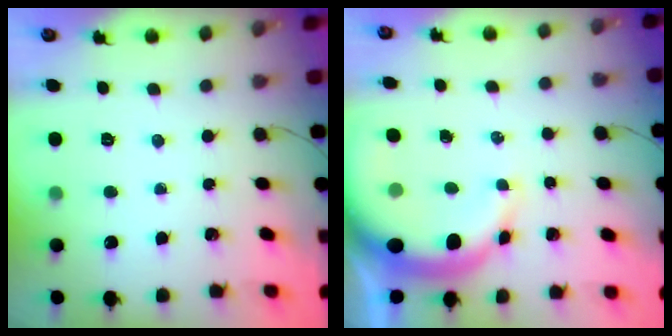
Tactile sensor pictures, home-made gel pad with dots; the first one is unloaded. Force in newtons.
{"total": 11.9, "press": 11.7, "slide": 2.3}